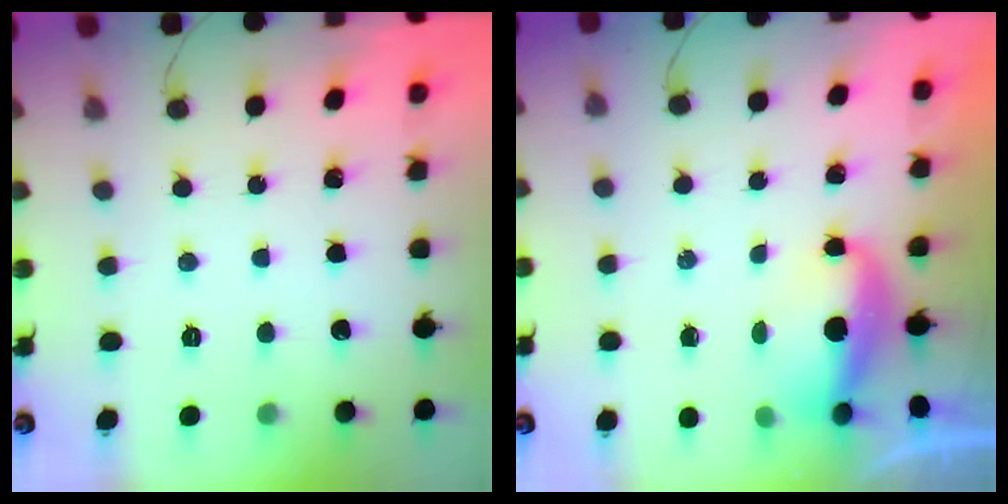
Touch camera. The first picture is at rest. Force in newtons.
{"total": 4.5, "press": 4.4, "slide": 0.6}